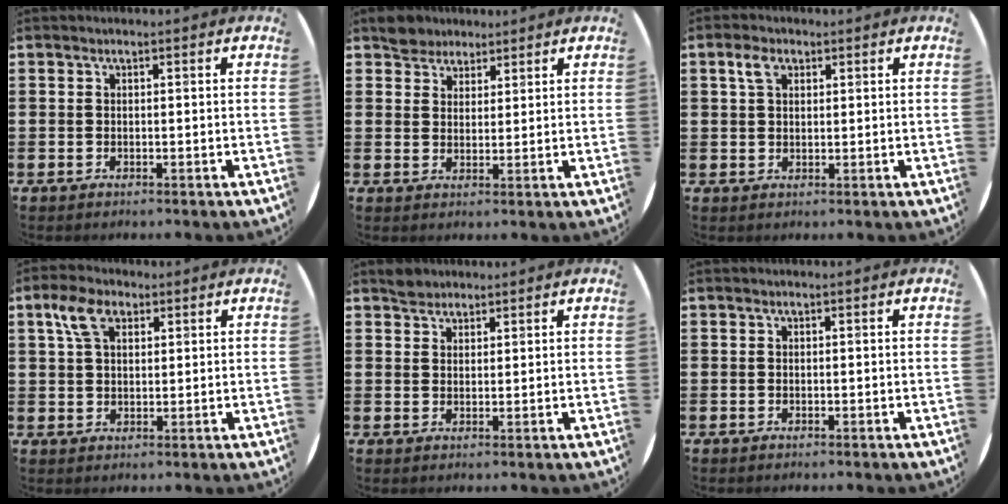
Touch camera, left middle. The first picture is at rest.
{"total": 3.6, "force": [3.2, 1.6, -0.2], "torque": [0.000, 0.001, 0.063]}
{"total": 2.9, "force": [1.7, 1.6, 1.7], "torque": [-0.032, 0.003, 0.029]}
{"total": 5.2, "force": [3.0, 2.9, 3.1], "torque": [-0.071, 0.011, 0.055]}
{"total": 2.1, "force": [1.9, 0.8, -0.1], "torque": [0.006, 0.000, 0.037]}
{"total": 0.0}